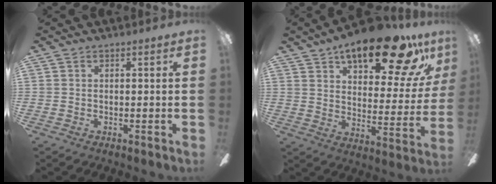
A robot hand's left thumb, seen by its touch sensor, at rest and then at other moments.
{"total": 21.3, "force": [14.0, 7.6, 14.1], "torque": [-0.199, -0.079, 0.222]}